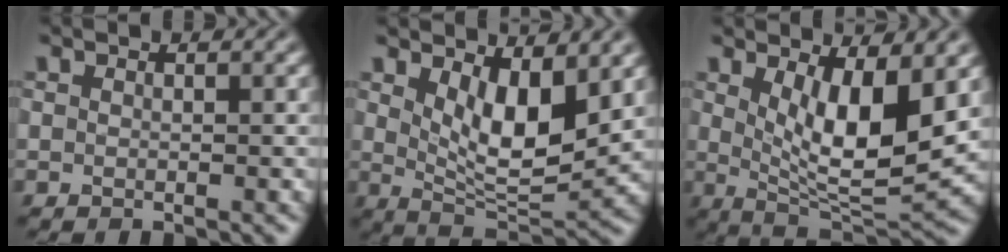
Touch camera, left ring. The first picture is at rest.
{"total": 6.6, "force": [2.2, 2.7, 5.5], "torque": [-0.095, -0.022, 0.044]}
{"total": 7.9, "force": [1.8, 2.7, 7.1], "torque": [-0.122, -0.024, 0.039]}